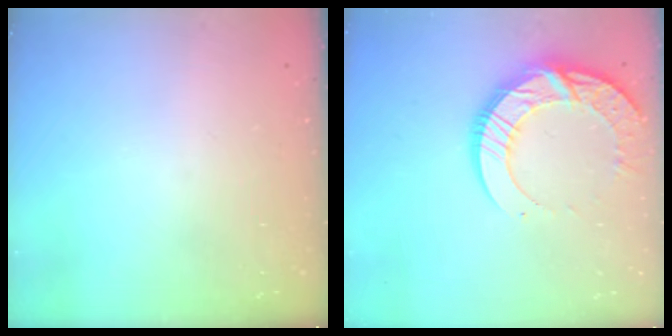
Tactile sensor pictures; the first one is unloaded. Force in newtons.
{"total": 17.2, "press": 17.1, "slide": 1.6}